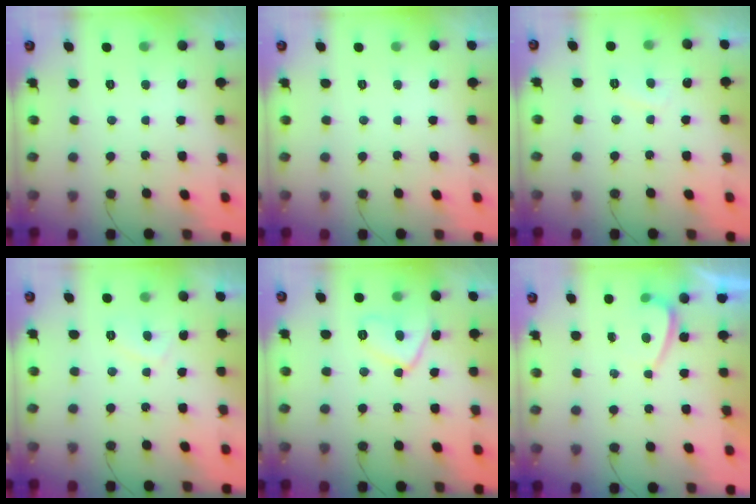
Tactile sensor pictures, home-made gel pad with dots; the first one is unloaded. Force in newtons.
{"total": 0.0}
{"total": 2.4, "press": 2.3, "slide": 0.5}
{"total": 2.8, "press": 2.6, "slide": 0.8}
{"total": 9.0, "press": 9.0, "slide": 0.7}
{"total": 1.1, "press": 0.9, "slide": 0.6}